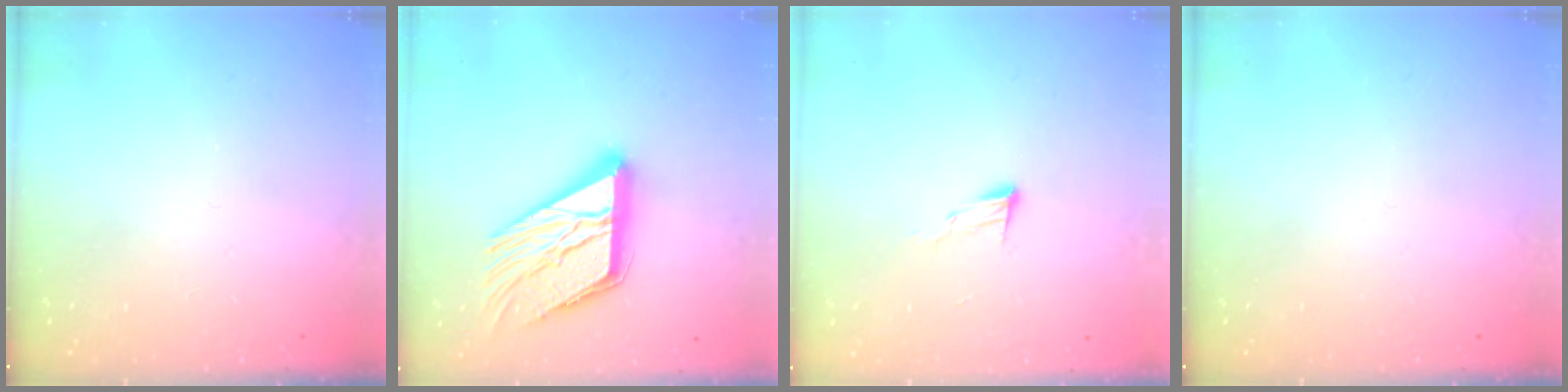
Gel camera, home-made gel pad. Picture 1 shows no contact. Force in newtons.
{"total": 18.9, "press": 18.8, "slide": 1.9}
{"total": 6.2, "press": 6.2, "slide": 0.6}
{"total": 0.0}